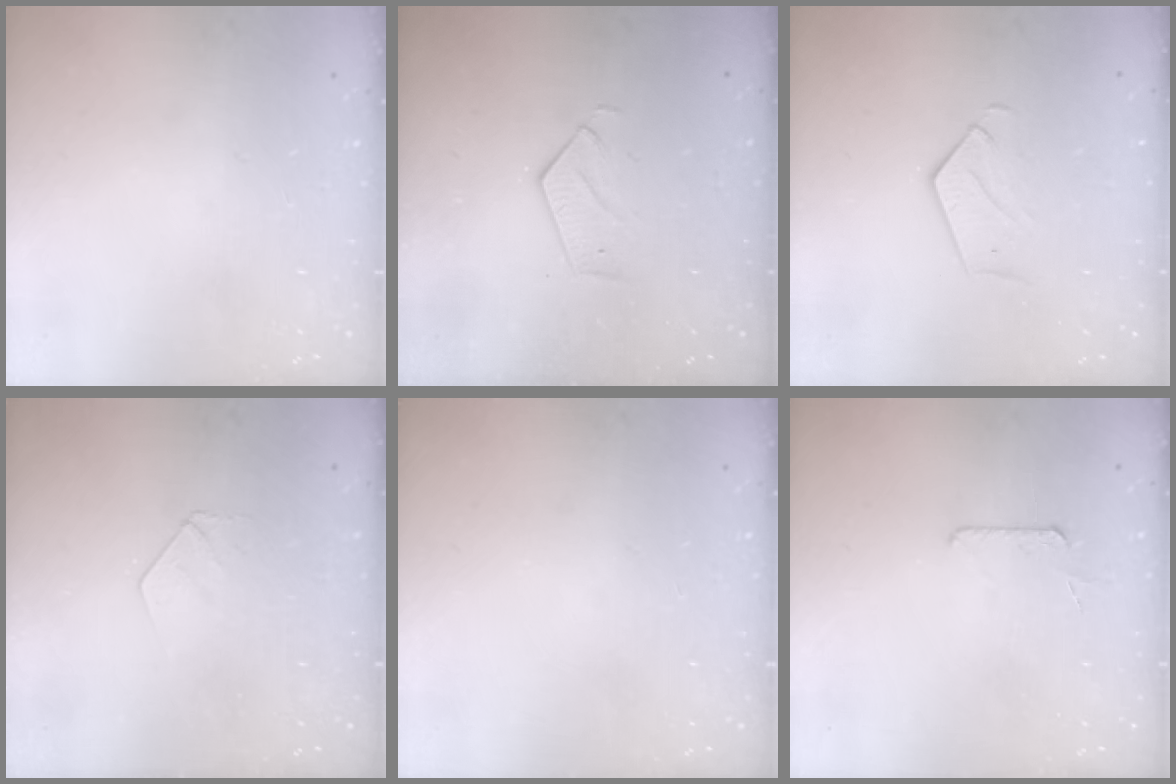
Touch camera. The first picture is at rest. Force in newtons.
{"total": 3.1, "press": 3.1, "slide": 0.2}
{"total": 2.8, "press": 2.8, "slide": 0.2}
{"total": 3.4, "press": 3.4, "slide": 0.3}
{"total": 0.0}
{"total": 5.9, "press": 5.8, "slide": 0.6}